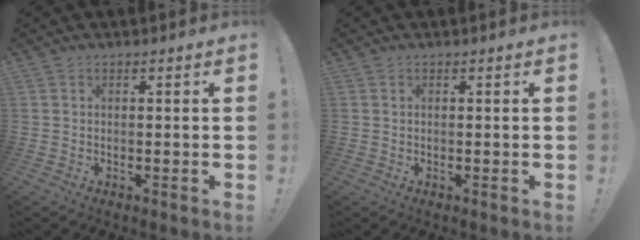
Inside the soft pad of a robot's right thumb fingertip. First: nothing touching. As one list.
[{"total": 0.0}]